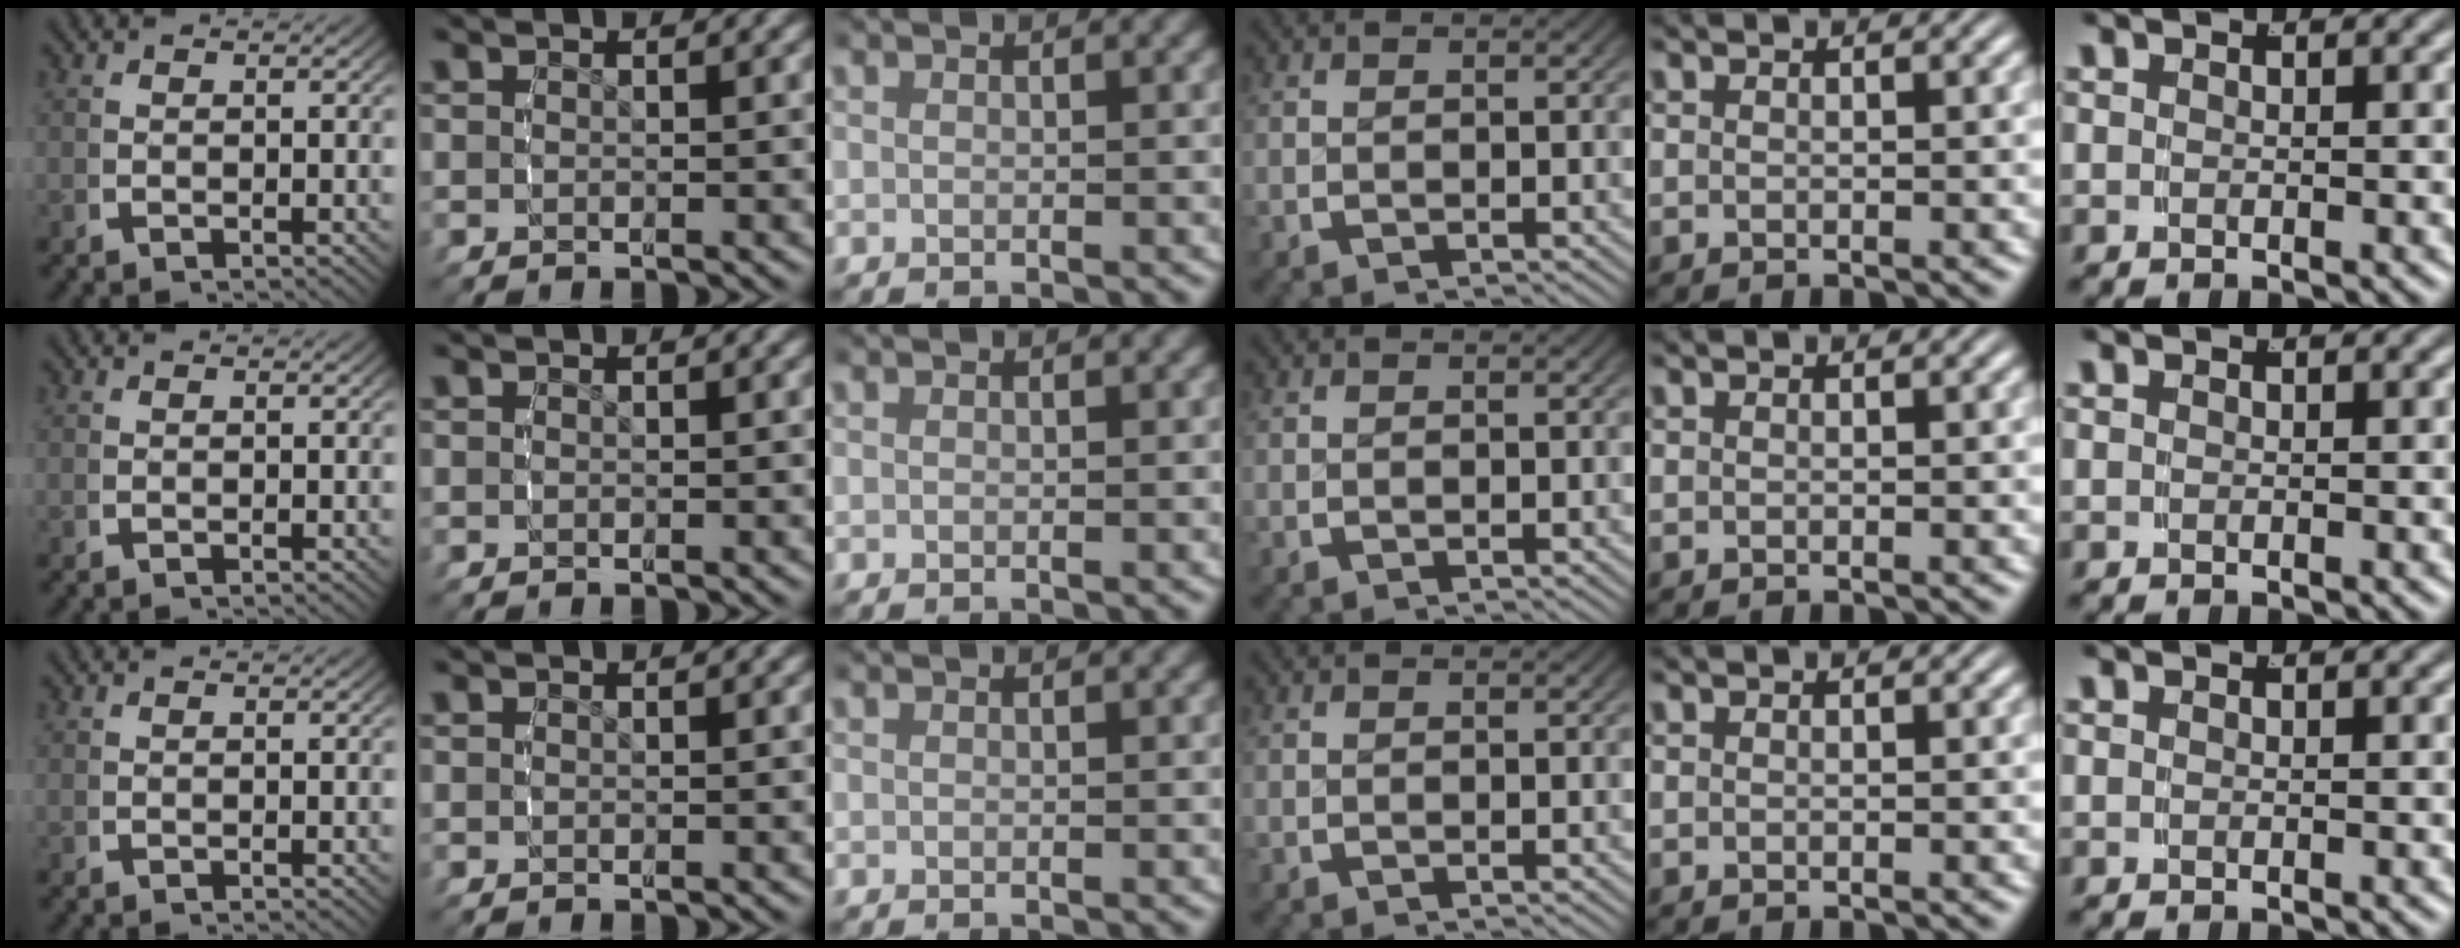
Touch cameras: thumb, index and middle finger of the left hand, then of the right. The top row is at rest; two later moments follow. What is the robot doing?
{"motion": "reach", "object": "shorts"}